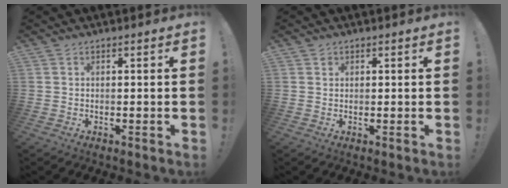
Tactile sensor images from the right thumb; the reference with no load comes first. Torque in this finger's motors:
{"motor_torque": [-0.16, 0.24, 0.11, -0.03, -0.04]}